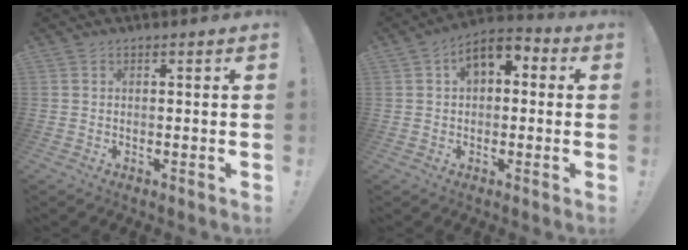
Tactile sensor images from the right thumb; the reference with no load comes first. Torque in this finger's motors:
{"motor_torque": [0.11, 0.19, 0.12, 0.51, 0.25]}